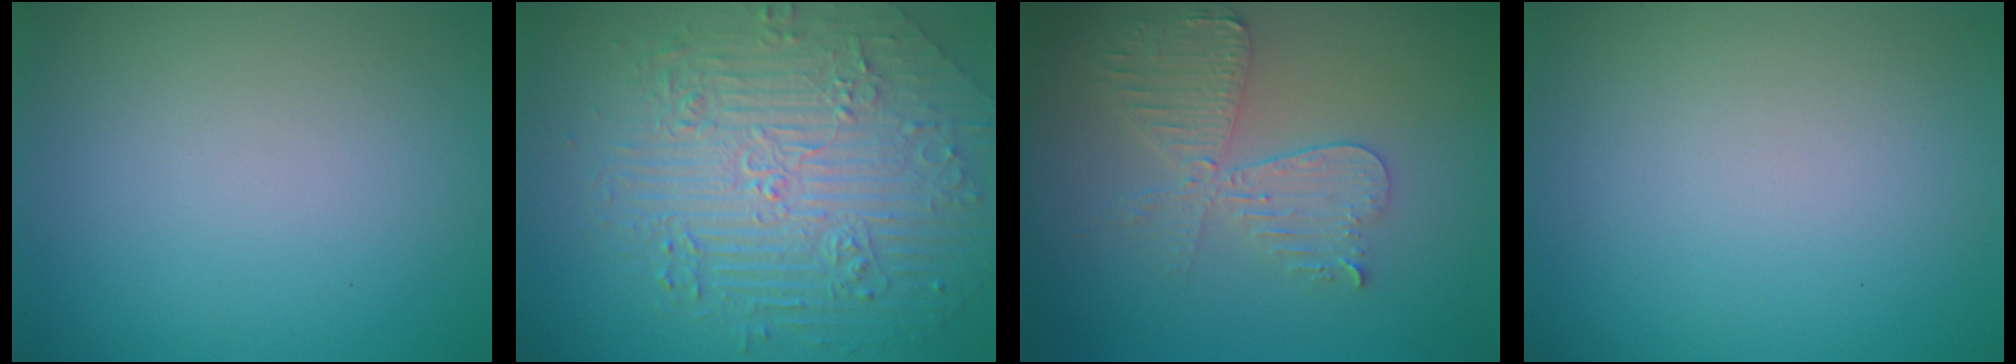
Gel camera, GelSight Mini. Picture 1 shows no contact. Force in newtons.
{"total": 6.1, "press": 5.5, "slide": 2.6}
{"total": 4.4, "press": 3.8, "slide": 2.2}
{"total": 0.0}